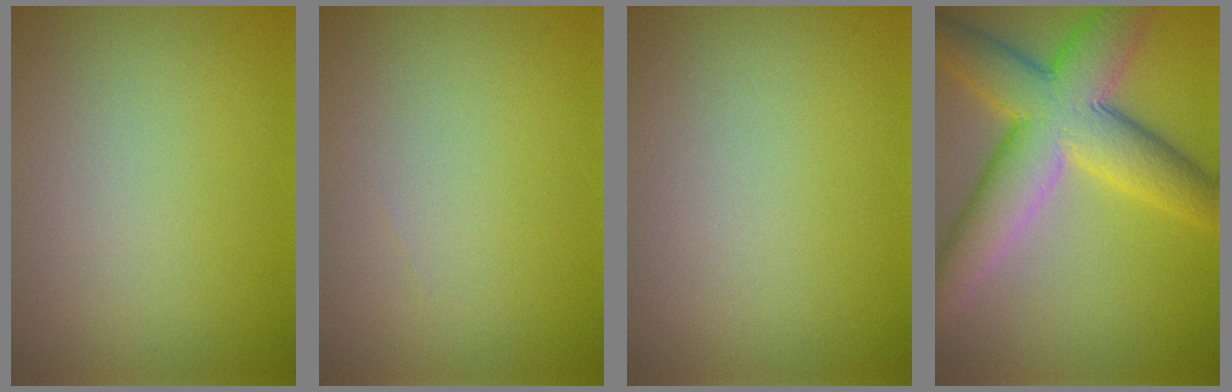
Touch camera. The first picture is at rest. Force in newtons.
{"total": 0.0}
{"total": 0.0}
{"total": 10.4, "press": 10.4, "slide": 0.7}